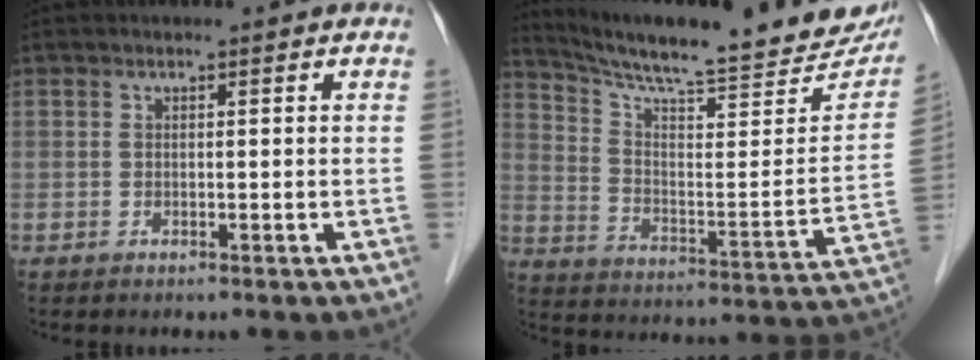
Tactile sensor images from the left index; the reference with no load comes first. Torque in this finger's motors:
{"motor_torque": [-0.07, -0.19, 0.21, 0.04]}